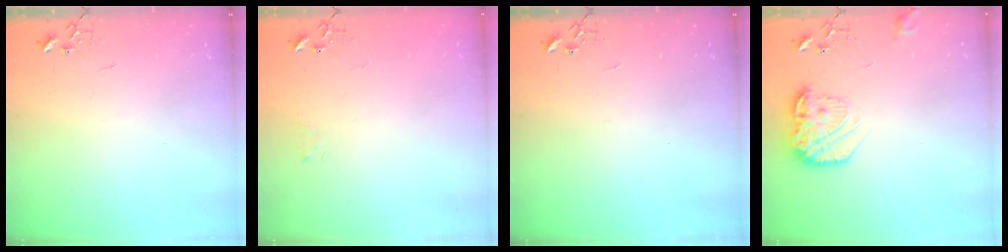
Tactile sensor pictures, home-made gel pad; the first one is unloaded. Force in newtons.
{"total": 3.8, "press": 3.8, "slide": 0.5}
{"total": 0.0}
{"total": 15.1, "press": 15.0, "slide": 1.0}